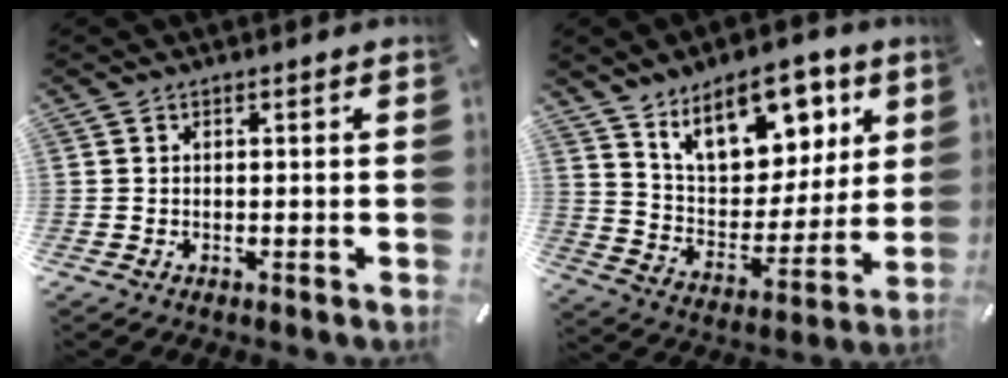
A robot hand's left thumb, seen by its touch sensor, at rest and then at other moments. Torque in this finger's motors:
{"motor_torque": [2.55, 2.46, 1.41, -1.36, 0.44]}